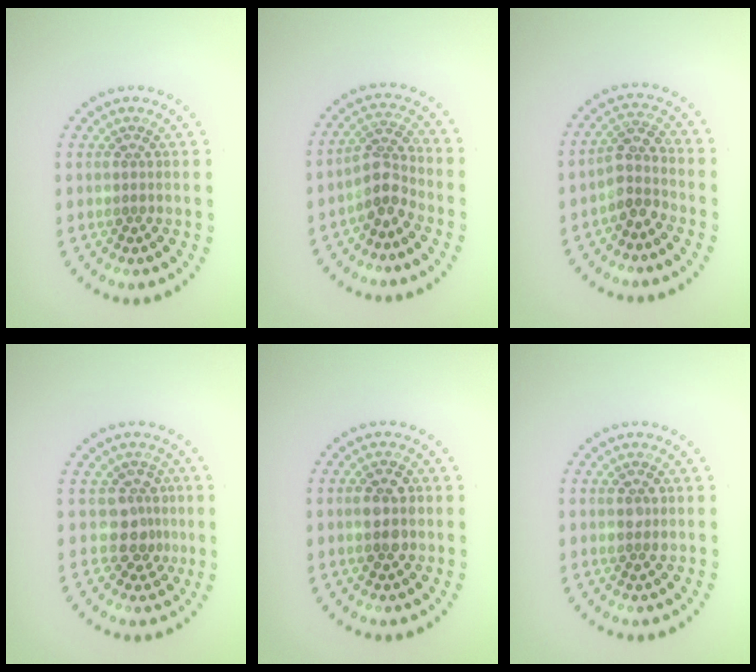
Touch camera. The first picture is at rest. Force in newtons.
{"total": 2.7, "press": 2.1, "slide": 1.7}
{"total": 2.6, "press": 2.1, "slide": 1.6}
{"total": 2.6, "press": 2.0, "slide": 1.7}
{"total": 2.9, "press": 2.9, "slide": 0.1}
{"total": 1.4, "press": 1.3, "slide": 0.4}